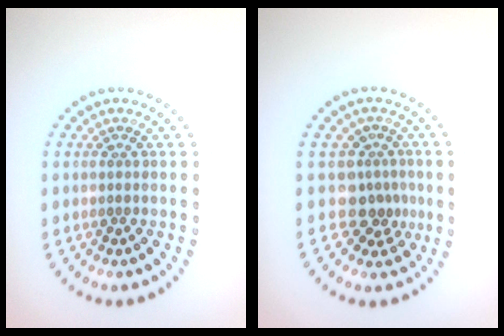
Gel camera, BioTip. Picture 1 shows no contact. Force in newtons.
{"total": 3.0, "press": 2.1, "slide": 2.1}